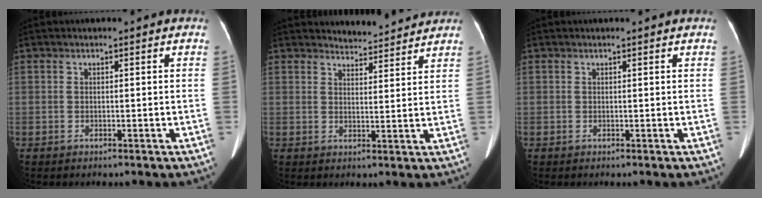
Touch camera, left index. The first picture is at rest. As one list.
[{"total": 5.7, "force": [5.7, 0.5, 0.1], "torque": [-0.011, 0.007, 0.072]}, {"total": 1.5, "force": [1.4, 0.1, 0.4], "torque": [-0.011, 0.011, 0.014]}]